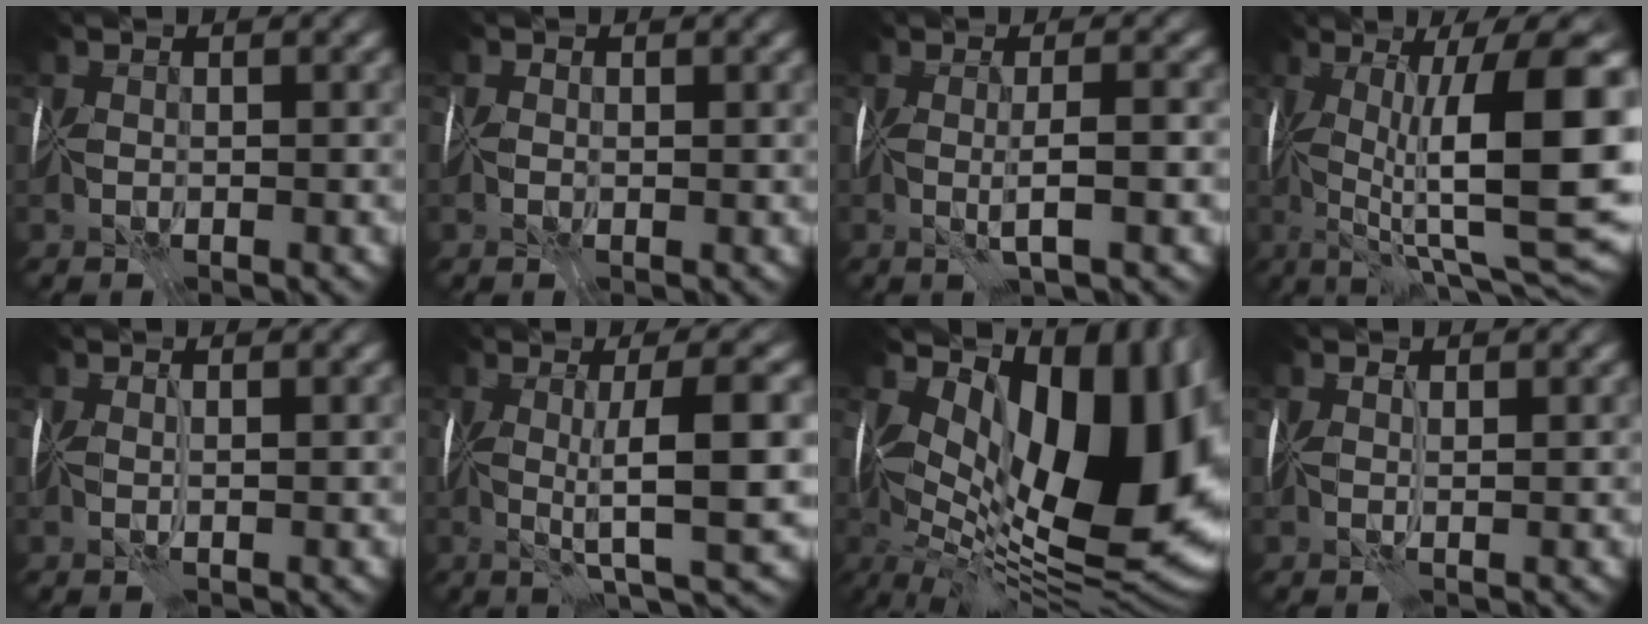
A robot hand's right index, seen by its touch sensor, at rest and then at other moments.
{"total": 0.5, "force": [0.0, 0.5, 0.2], "torque": [0.001, -0.001, 0.000]}
{"total": 2.1, "force": [-0.1, -1.3, 1.6], "torque": [-0.024, -0.004, 0.002]}
{"total": 13.0, "force": [0.8, 1.9, 12.8], "torque": [-0.188, 0.006, 0.026]}
{"total": 1.5, "force": [0.6, -1.2, -0.6], "torque": [0.015, 0.000, 0.015]}
{"total": 7.3, "force": [0.4, 0.1, 7.3], "torque": [-0.106, 0.003, 0.012]}
{"total": 16.5, "force": [3.0, 8.2, 14.0], "torque": [-0.193, 0.011, 0.067]}
{"total": 1.3, "force": [0.8, -0.9, -0.4], "torque": [0.010, -0.001, 0.019]}